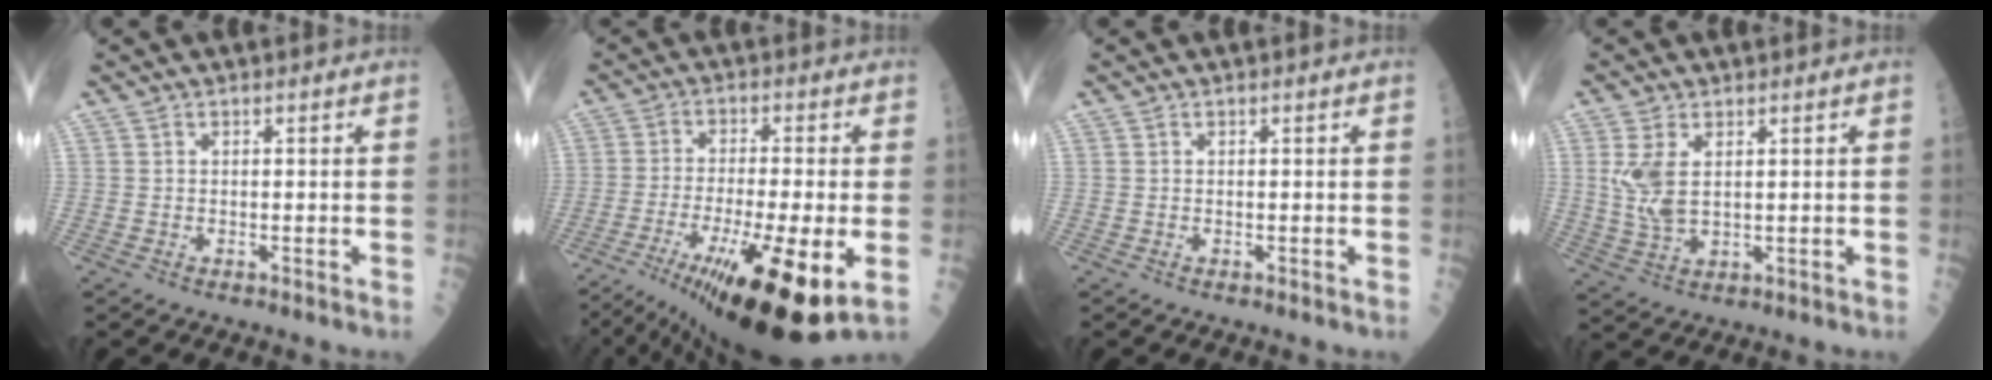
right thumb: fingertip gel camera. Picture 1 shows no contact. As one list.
[{"total": 21.4, "force": [-8.2, 4.7, 19.2], "torque": [-0.311, -0.027, -0.123]}, {"total": 0.0}, {"total": 6.6, "force": [1.7, 3.5, 5.4], "torque": [-0.116, -0.007, 0.044]}]